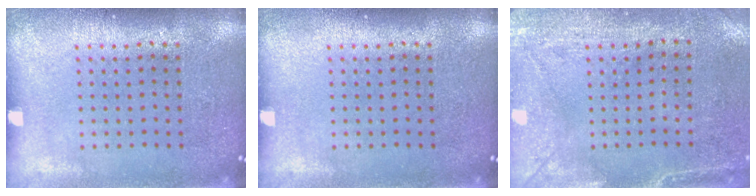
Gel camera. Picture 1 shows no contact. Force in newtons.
{"total": 0.0}
{"total": 3.0, "press": 2.3, "slide": 1.8}